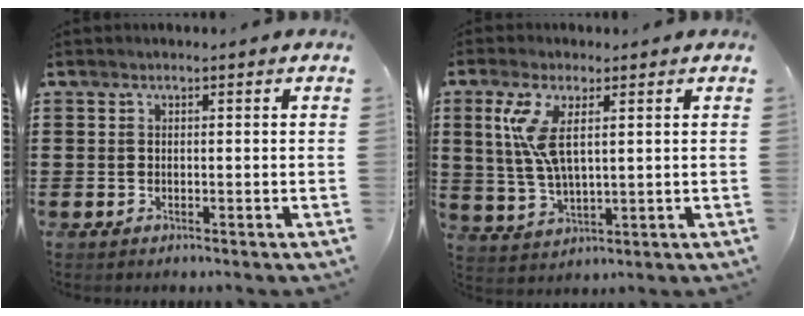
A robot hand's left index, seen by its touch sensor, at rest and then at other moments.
{"total": 8.0, "force": [2.7, 2.8, 7.0], "torque": [-0.166, -0.003, 0.041]}